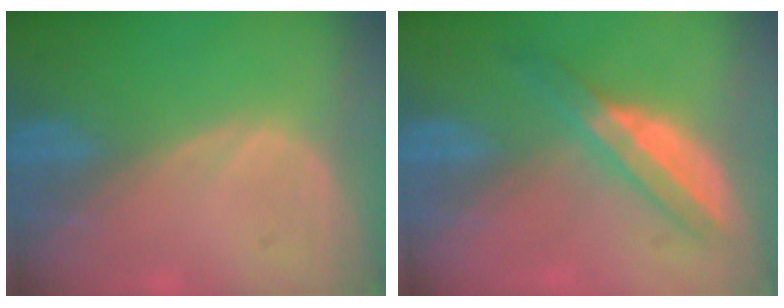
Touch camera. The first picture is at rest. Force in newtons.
{"total": 6.3, "press": 5.4, "slide": 3.1}